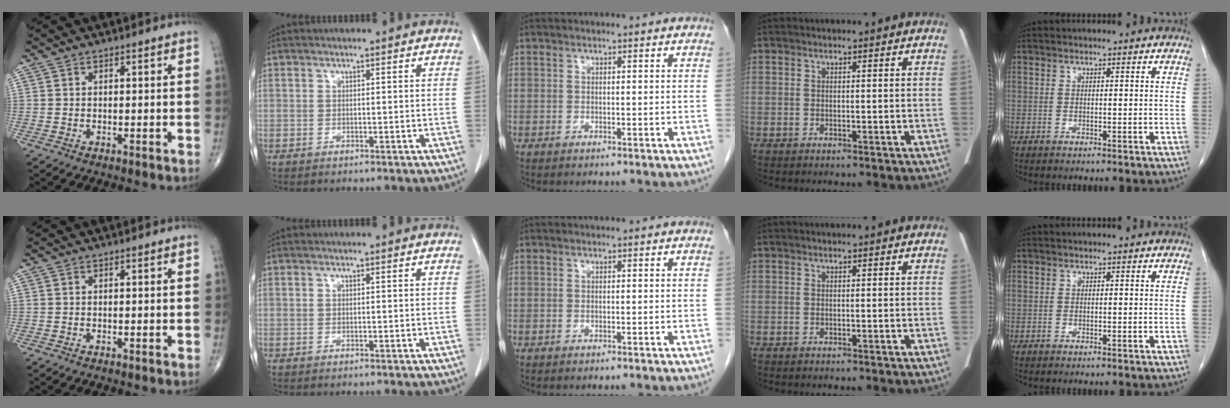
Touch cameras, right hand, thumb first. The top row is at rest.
{}